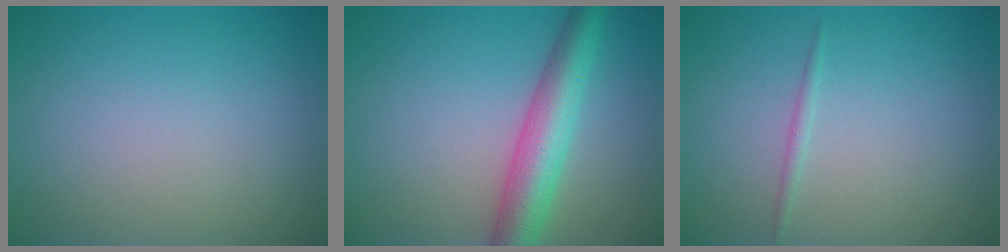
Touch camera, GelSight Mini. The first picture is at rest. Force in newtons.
{"total": 5.6, "press": 5.6, "slide": 0.1}
{"total": 0.7, "press": 0.7, "slide": 0.0}